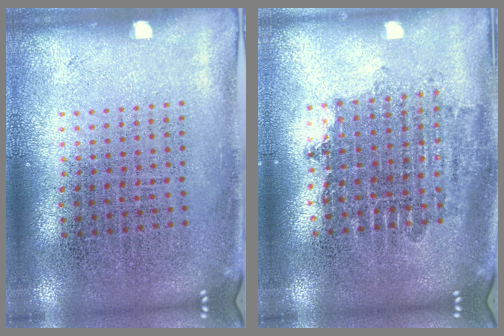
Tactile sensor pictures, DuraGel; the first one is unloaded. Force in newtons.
{"total": 1.8, "press": 1.4, "slide": 1.1}